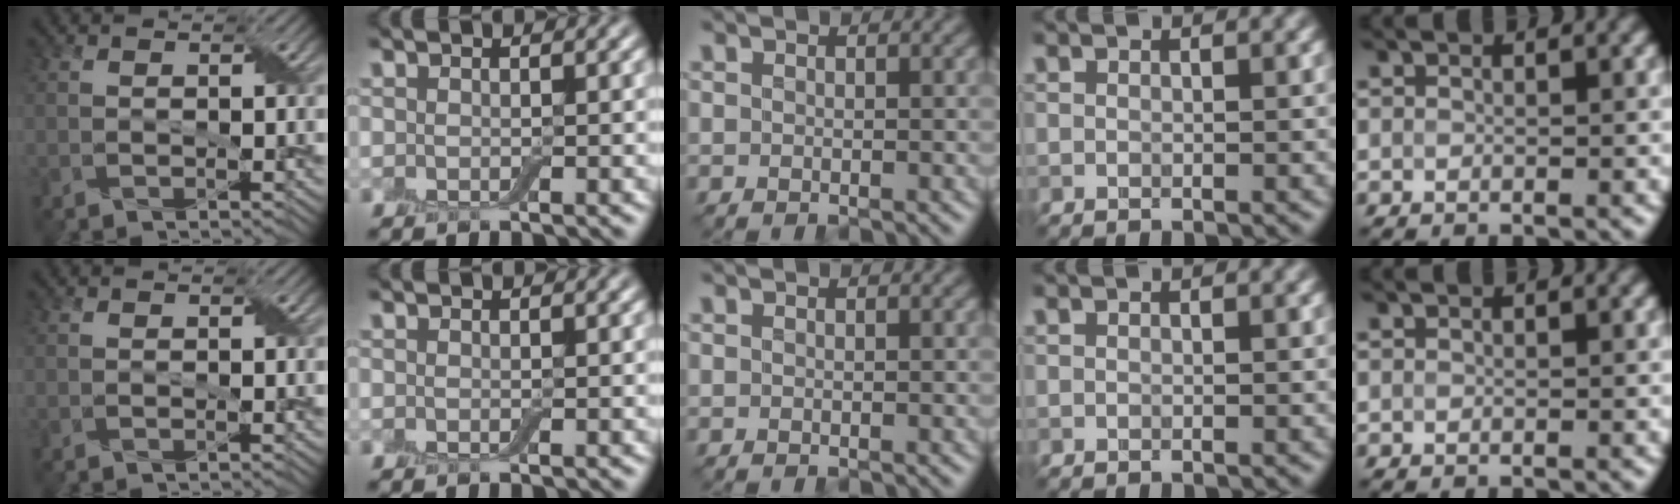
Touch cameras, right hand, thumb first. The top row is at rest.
{}